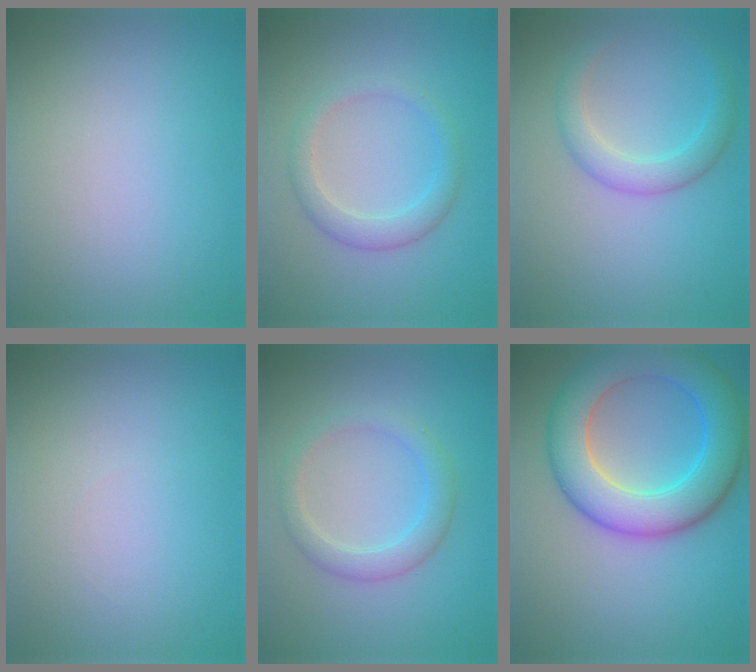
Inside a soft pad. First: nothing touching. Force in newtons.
{"total": 2.7, "press": 2.7, "slide": 0.2}
{"total": 2.9, "press": 2.9, "slide": 0.1}
{"total": 0.0}
{"total": 2.8, "press": 2.8, "slide": 0.2}
{"total": 8.8, "press": 8.8, "slide": 0.1}